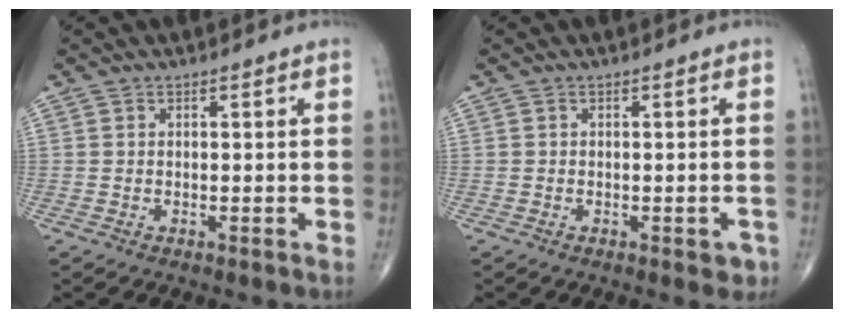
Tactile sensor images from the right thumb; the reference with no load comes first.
{"total": 2.2, "force": [-1.0, 1.1, 1.5], "torque": [-0.006, 0.004, -0.011]}